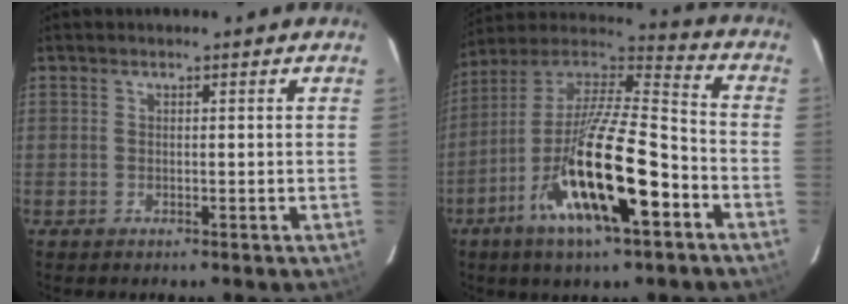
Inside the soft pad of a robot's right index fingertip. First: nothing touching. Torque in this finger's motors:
{"motor_torque": [1.37, -0.78, 1.06, 0.21]}